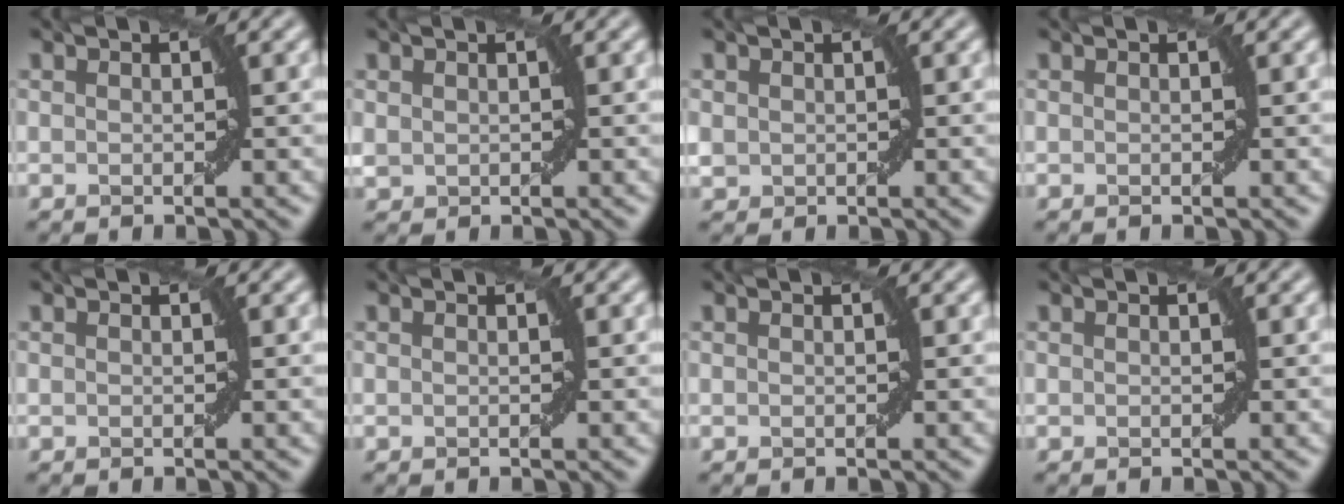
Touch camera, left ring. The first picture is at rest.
{"total": 0.7, "force": [0.4, 0.6, 0.3], "torque": [-0.005, 0.002, 0.010]}
{"total": 1.0, "force": [0.2, 0.9, 0.3], "torque": [-0.005, 0.001, 0.005]}
{"total": 0.0}
{"total": 0.0}
{"total": 0.0}
{"total": 0.0}
{"total": 0.0}